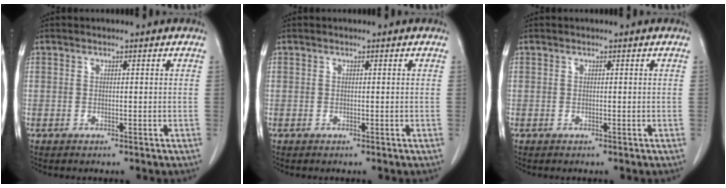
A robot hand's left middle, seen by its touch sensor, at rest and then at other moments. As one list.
[{"total": 0.0}, {"total": 0.0}]